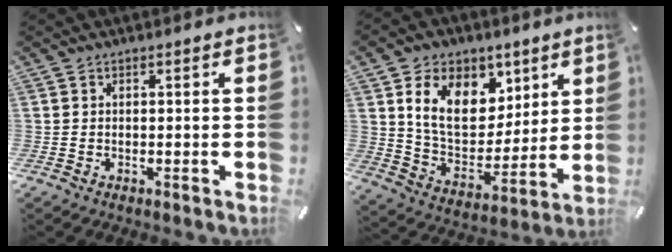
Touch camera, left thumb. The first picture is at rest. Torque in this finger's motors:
{"motor_torque": [1.41, 1.15, 1.75, -1.02, 0.38]}